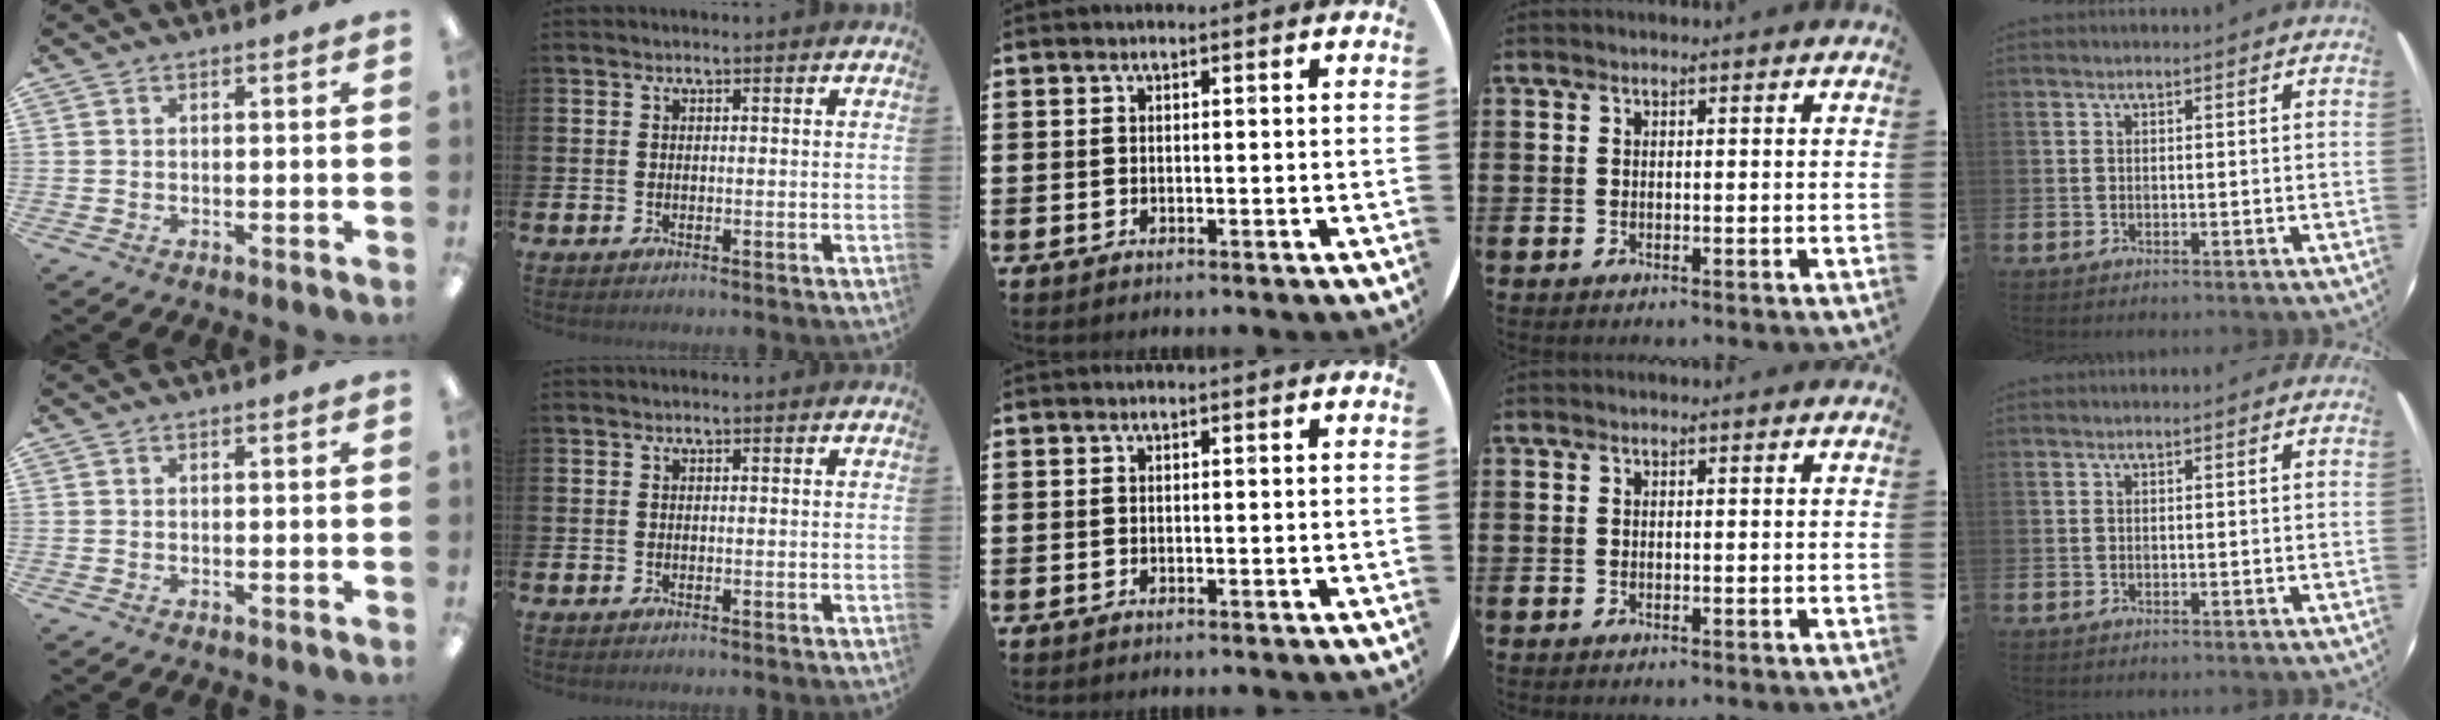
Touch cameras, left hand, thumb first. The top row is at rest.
{}